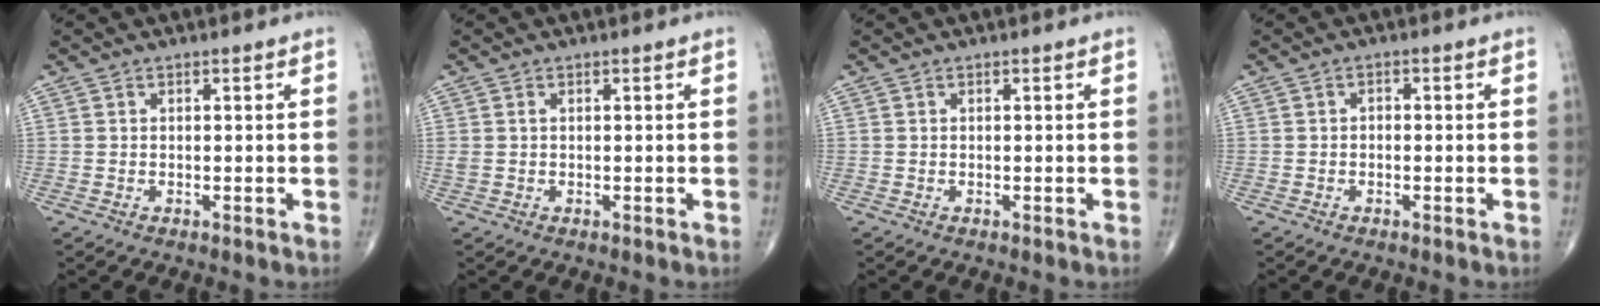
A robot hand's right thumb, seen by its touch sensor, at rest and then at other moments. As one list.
[{"total": 1.0, "force": [0.2, 0.6, 0.8], "torque": [-0.025, 0.008, 0.010]}, {"total": 0.0}, {"total": 0.9, "force": [-0.2, 0.7, 0.6], "torque": [-0.006, 0.004, -0.007]}]